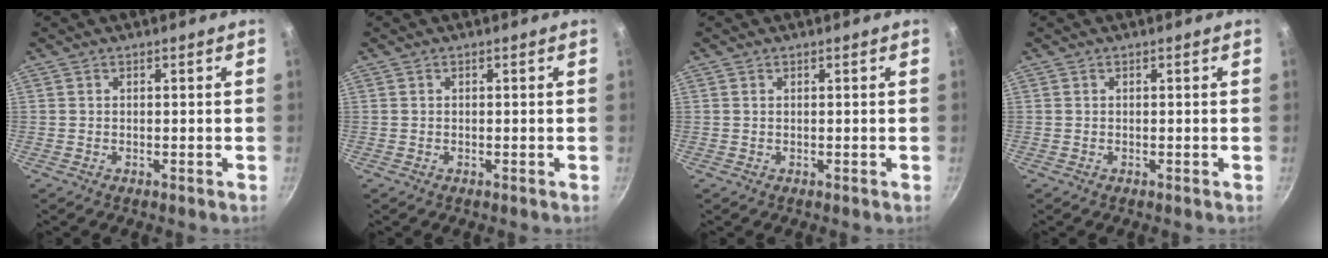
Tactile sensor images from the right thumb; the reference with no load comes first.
{"total": 0.0}
{"total": 0.0}
{"total": 0.0}